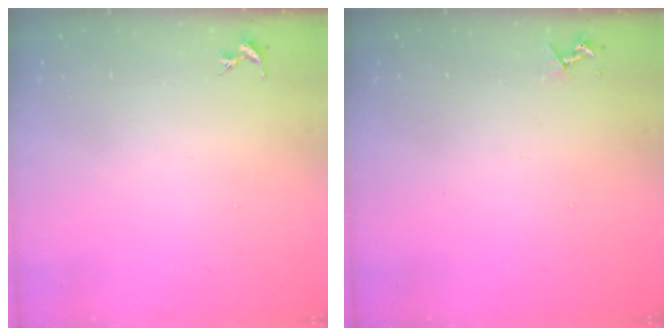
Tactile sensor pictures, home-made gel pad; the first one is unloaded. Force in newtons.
{"total": 3.8, "press": 3.7, "slide": 0.6}